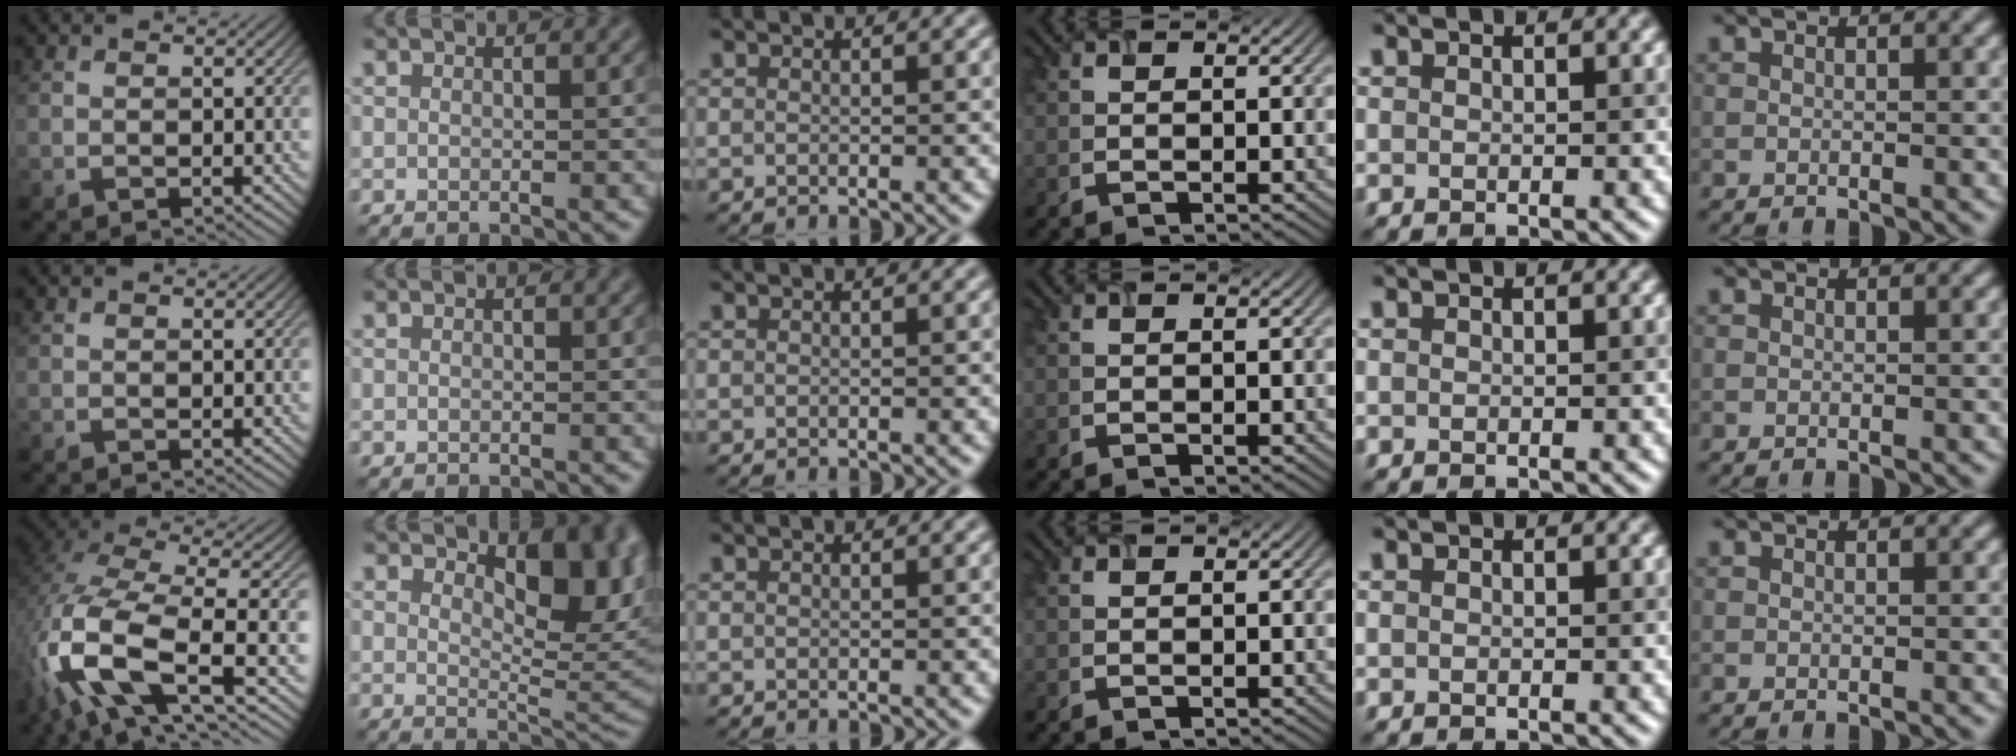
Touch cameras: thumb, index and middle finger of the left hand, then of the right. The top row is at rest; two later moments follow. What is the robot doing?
{"motion": "open", "object": "airpods case & airpods"}